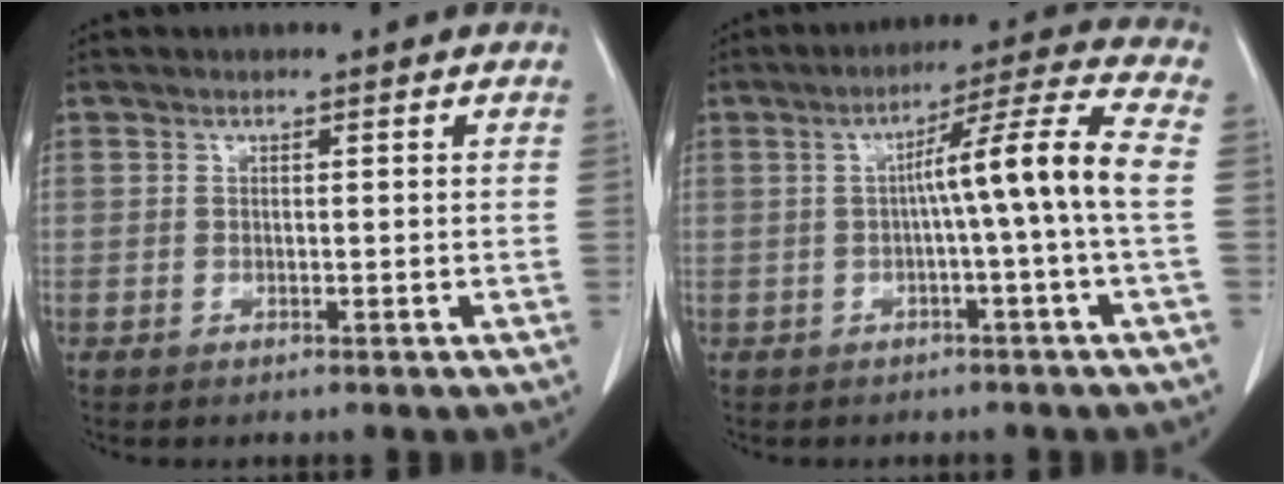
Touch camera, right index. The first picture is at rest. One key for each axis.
{"total": 9.8, "fx": -0.4, "fy": -1.8, "fz": 9.6, "tx": -0.147, "ty": 0.020, "tz": -0.005}